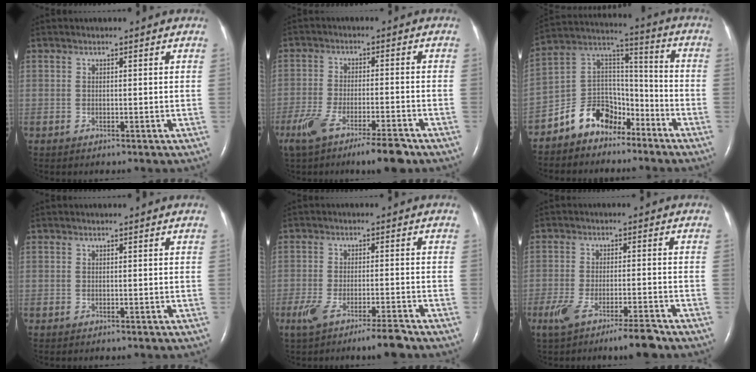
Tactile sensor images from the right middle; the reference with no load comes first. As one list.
[{"total": 10.3, "force": [-7.2, 1.6, 7.2], "torque": [-0.132, -0.013, -0.118]}, {"total": 10.5, "force": [-7.5, 6.7, 3.2], "torque": [-0.065, 0.053, -0.139]}, {"total": 0.0}, {"total": 6.4, "force": [-4.6, 0.4, 4.4], "torque": [-0.084, -0.012, -0.081]}, {"total": 7.3, "force": [-5.2, 0.6, 5.0], "torque": [-0.095, -0.012, -0.090]}]